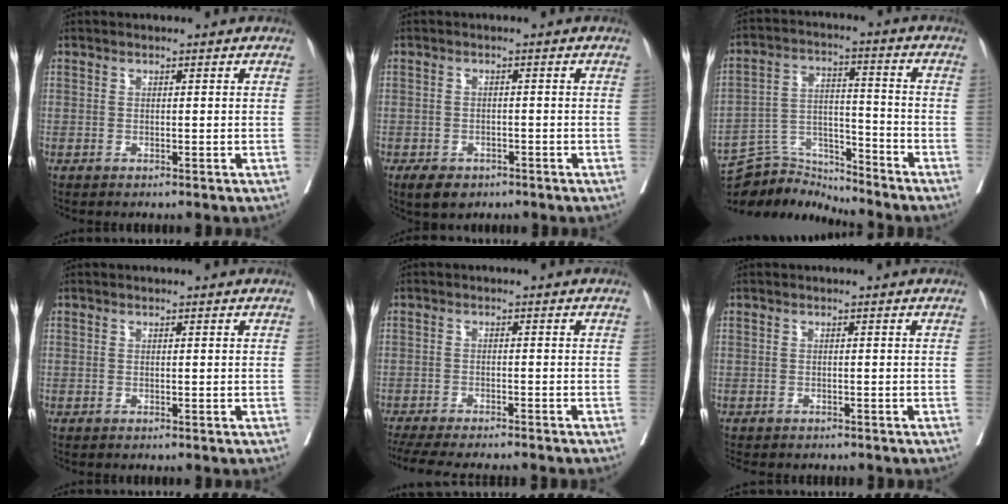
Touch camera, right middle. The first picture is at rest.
{"total": 4.4, "force": [-3.1, 2.5, 2.0], "torque": [-0.030, -0.004, -0.040]}
{"total": 8.8, "force": [-8.7, 0.8, -0.5], "torque": [0.011, 0.035, -0.159]}
{"total": 0.0}
{"total": 14.8, "force": [-13.1, 1.7, 6.8], "torque": [-0.116, -0.030, -0.177]}
{"total": 4.3, "force": [-3.7, 1.7, 1.3], "torque": [-0.017, -0.004, -0.047]}